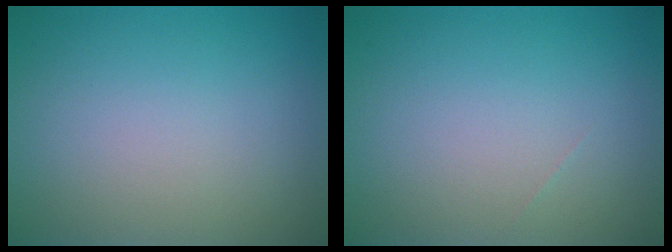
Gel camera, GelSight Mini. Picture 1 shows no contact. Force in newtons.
{"total": 0.0}